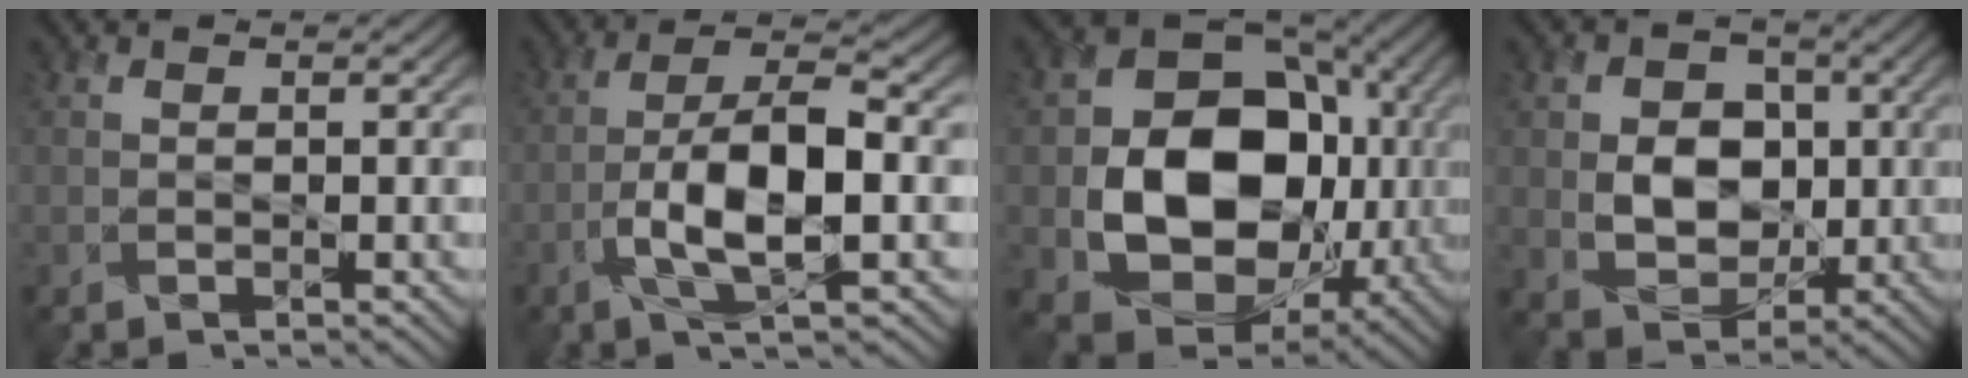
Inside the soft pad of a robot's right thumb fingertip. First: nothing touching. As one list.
[{"total": 9.4, "force": [-2.8, 3.0, 8.4], "torque": [-0.153, 0.006, -0.055]}, {"total": 16.1, "force": [-1.5, 12.5, 10.1], "torque": [-0.164, -0.035, -0.020]}, {"total": 7.7, "force": [0.1, 6.2, 4.5], "torque": [-0.101, -0.003, -0.002]}]